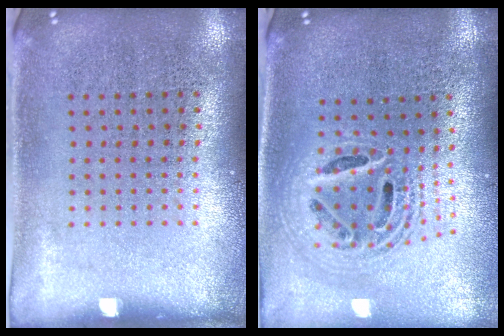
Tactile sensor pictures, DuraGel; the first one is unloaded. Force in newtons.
{"total": 2.1, "press": 1.7, "slide": 1.3}